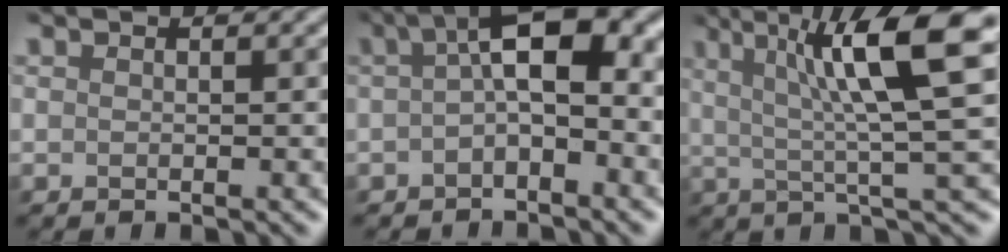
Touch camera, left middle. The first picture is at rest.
{"total": 6.3, "force": [0.4, 2.4, 5.8], "torque": [-0.090, 0.021, -0.005]}
{"total": 11.1, "force": [3.4, 2.2, 10.3], "torque": [-0.148, 0.014, 0.051]}